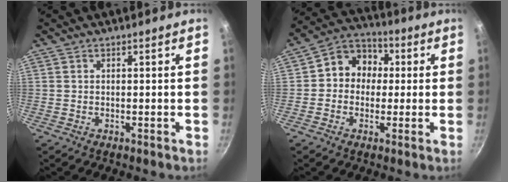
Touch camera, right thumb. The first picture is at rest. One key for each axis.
{"total": 9.2, "fx": 0.6, "fy": 8.0, "fz": 4.4, "tx": -0.026, "ty": 0.024, "tz": -0.014}